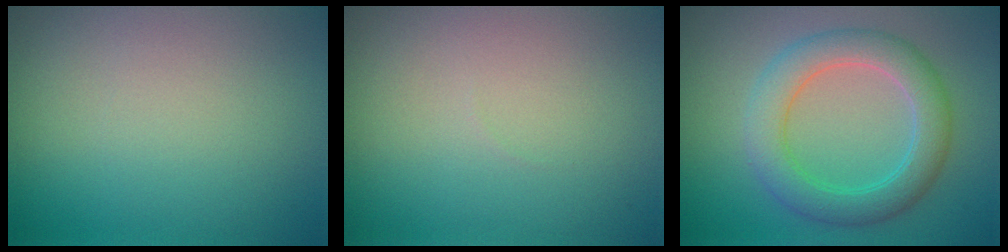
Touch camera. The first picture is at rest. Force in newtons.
{"total": 0.0}
{"total": 4.7, "press": 4.7, "slide": 0.0}